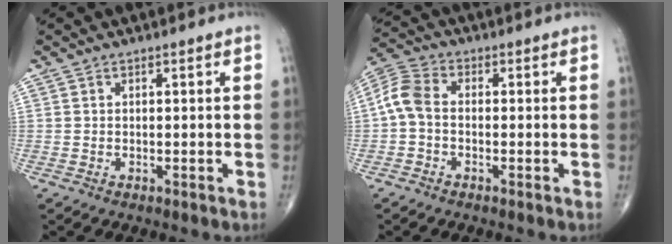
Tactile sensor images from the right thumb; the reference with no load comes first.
{"total": 6.0, "force": [-0.7, 4.0, 4.5], "torque": [-0.093, 0.018, -0.029]}